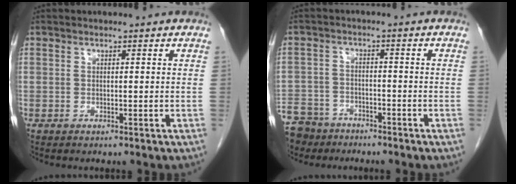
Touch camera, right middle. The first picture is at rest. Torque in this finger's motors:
{"motor_torque": [1.20, -0.94, 1.05, 0.19]}